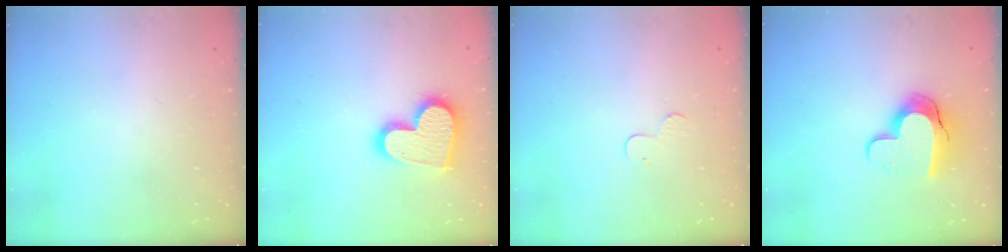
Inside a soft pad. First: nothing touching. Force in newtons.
{"total": 16.2, "press": 16.2, "slide": 1.1}
{"total": 3.1, "press": 3.1, "slide": 0.3}
{"total": 12.1, "press": 12.1, "slide": 0.9}